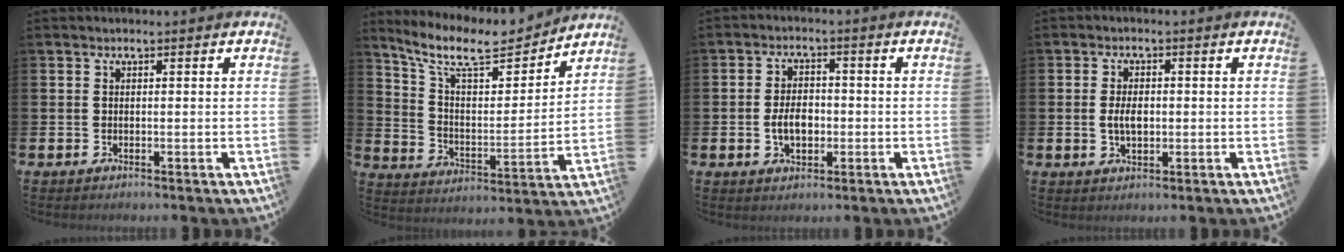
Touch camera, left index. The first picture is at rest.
{"total": 10.2, "force": [8.9, 3.0, 4.1], "torque": [-0.116, -0.057, 0.154]}
{"total": 4.2, "force": [-0.8, 2.7, 3.2], "torque": [-0.043, 0.000, -0.019]}
{"total": 3.3, "force": [0.0, 1.9, 2.7], "torque": [-0.044, 0.002, -0.003]}